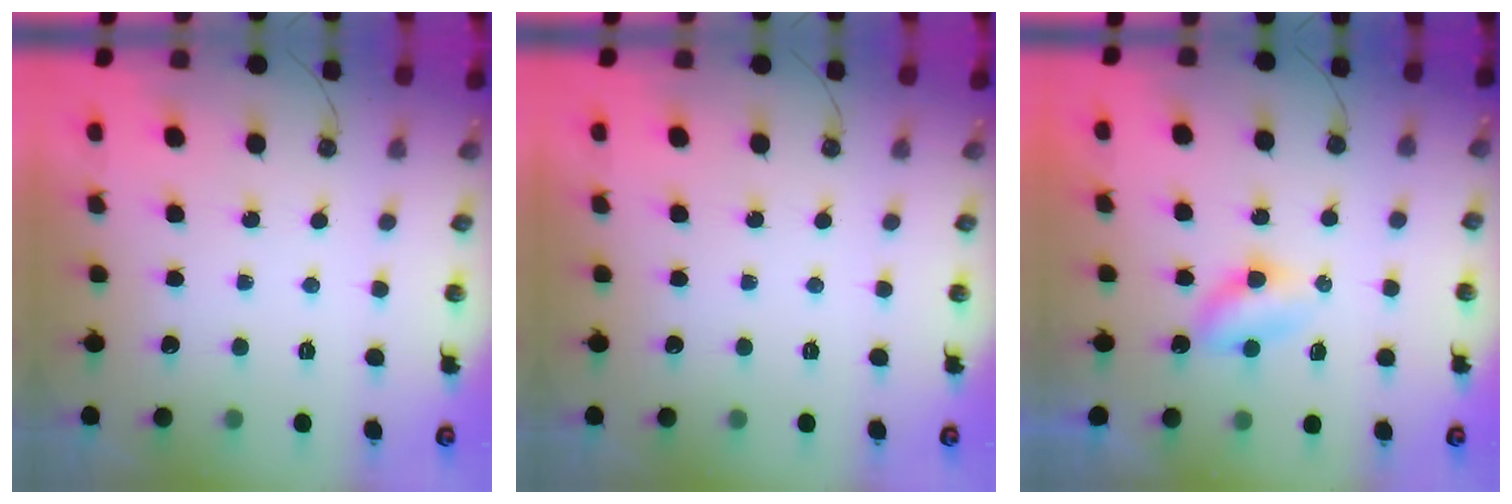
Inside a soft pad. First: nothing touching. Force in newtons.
{"total": 0.0}
{"total": 3.4, "press": 3.4, "slide": 0.5}